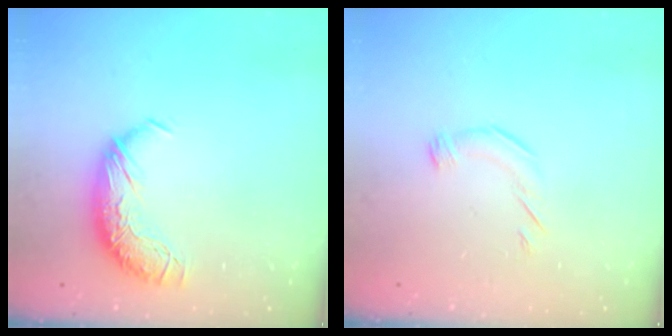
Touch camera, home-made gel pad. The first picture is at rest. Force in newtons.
{"total": 4.5, "press": 4.4, "slide": 0.7}